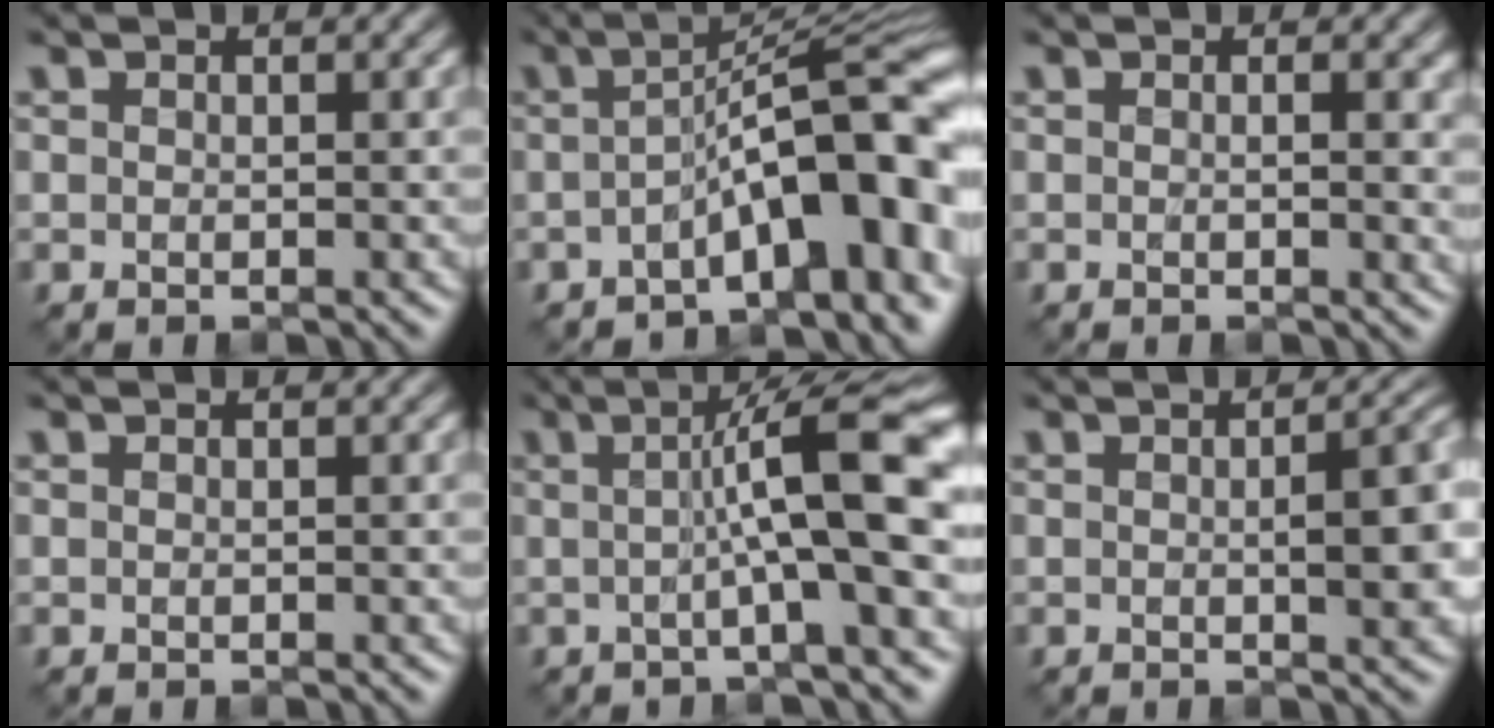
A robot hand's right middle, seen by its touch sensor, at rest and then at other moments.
{"total": 10.5, "force": [-3.0, 2.8, 9.6], "torque": [-0.121, 0.014, -0.051]}
{"total": 1.7, "force": [0.2, 0.6, 1.6], "torque": [-0.017, -0.003, 0.003]}
{"total": 0.0}
{"total": 9.5, "force": [0.6, 1.6, 9.4], "torque": [-0.125, 0.009, -0.001]}
{"total": 5.0, "force": [-0.1, 1.6, 4.7], "torque": [-0.061, -0.003, 0.003]}